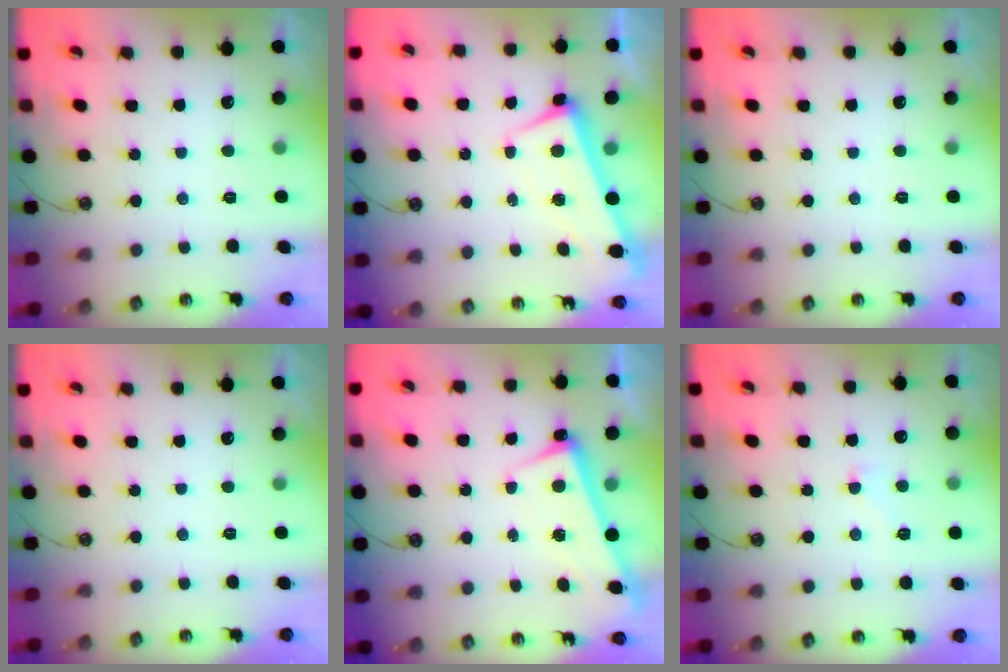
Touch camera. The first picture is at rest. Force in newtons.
{"total": 1.5, "press": 0.3, "slide": 1.5}
{"total": 0.0}
{"total": 0.0}
{"total": 2.6, "press": 2.5, "slide": 0.7}
{"total": 2.7, "press": 2.6, "slide": 0.9}